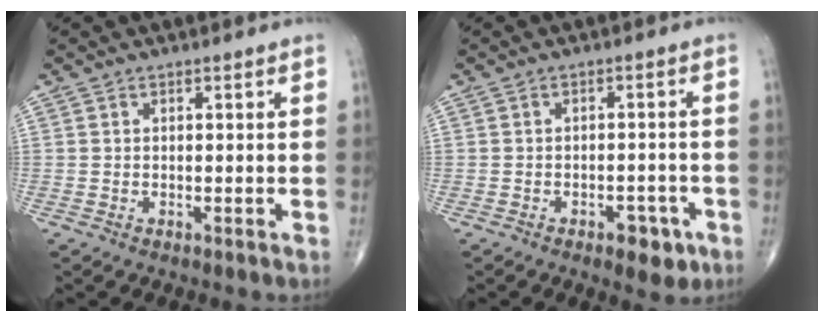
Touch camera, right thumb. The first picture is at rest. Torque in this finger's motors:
{"motor_torque": [0.53, 0.69, -0.20, -0.25, 0.08]}